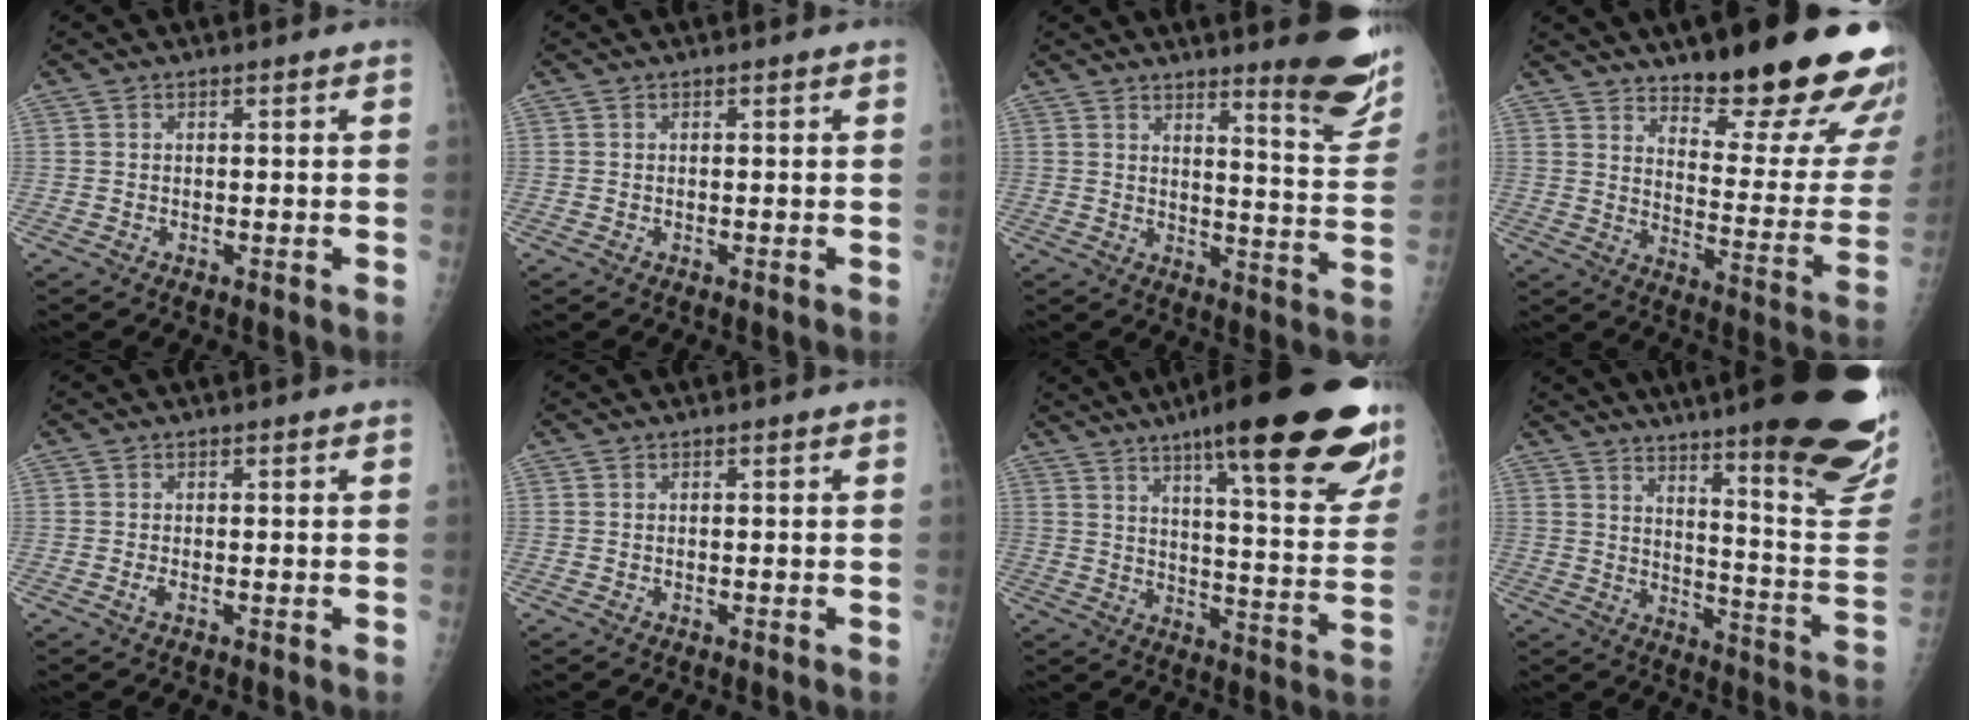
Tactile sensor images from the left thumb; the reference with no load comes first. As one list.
[{"total": 0.0}, {"total": 14.0, "force": [9.9, 2.4, 9.6], "torque": [-0.091, -0.079, 0.128]}, {"total": 25.2, "force": [18.0, 6.6, 16.4], "torque": [-0.179, -0.113, 0.241]}, {"total": 1.1, "force": [0.0, 0.3, 1.0], "torque": [-0.021, 0.000, 0.002]}, {"total": 0.0}, {"total": 28.6, "force": [18.5, 5.5, 21.1], "torque": [-0.251, -0.062, 0.251]}, {"total": 30.8, "force": [21.5, 4.8, 21.5], "torque": [-0.227, -0.112, 0.287]}]